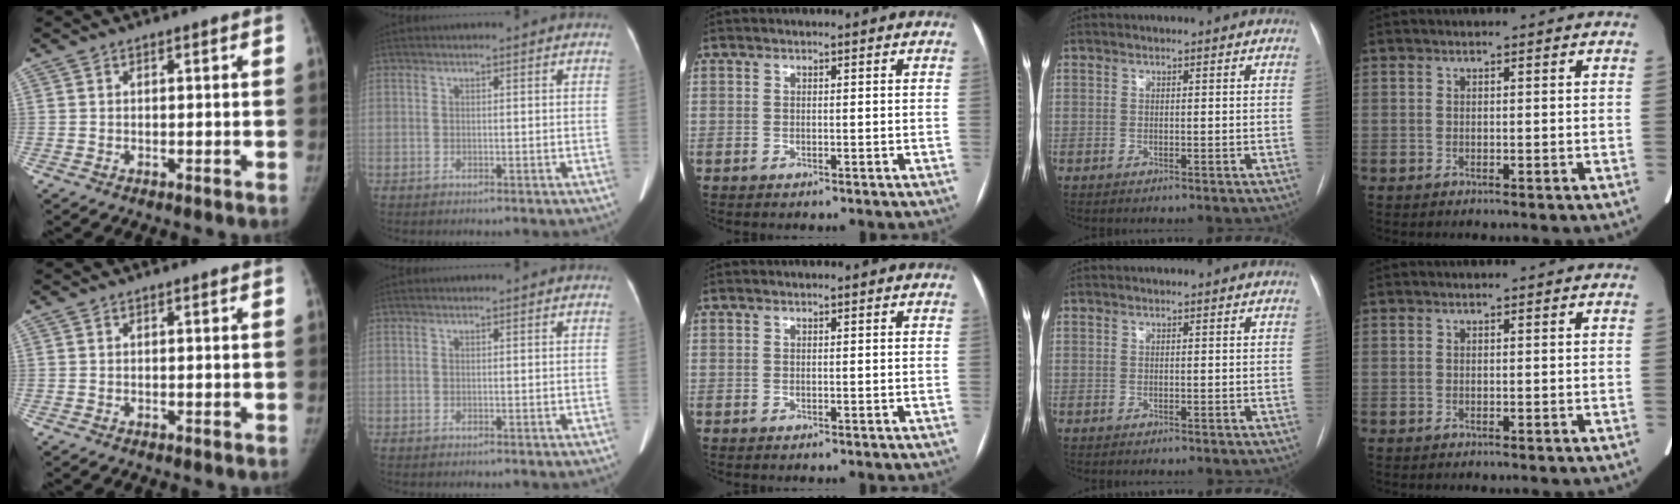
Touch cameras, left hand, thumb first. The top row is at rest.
{}